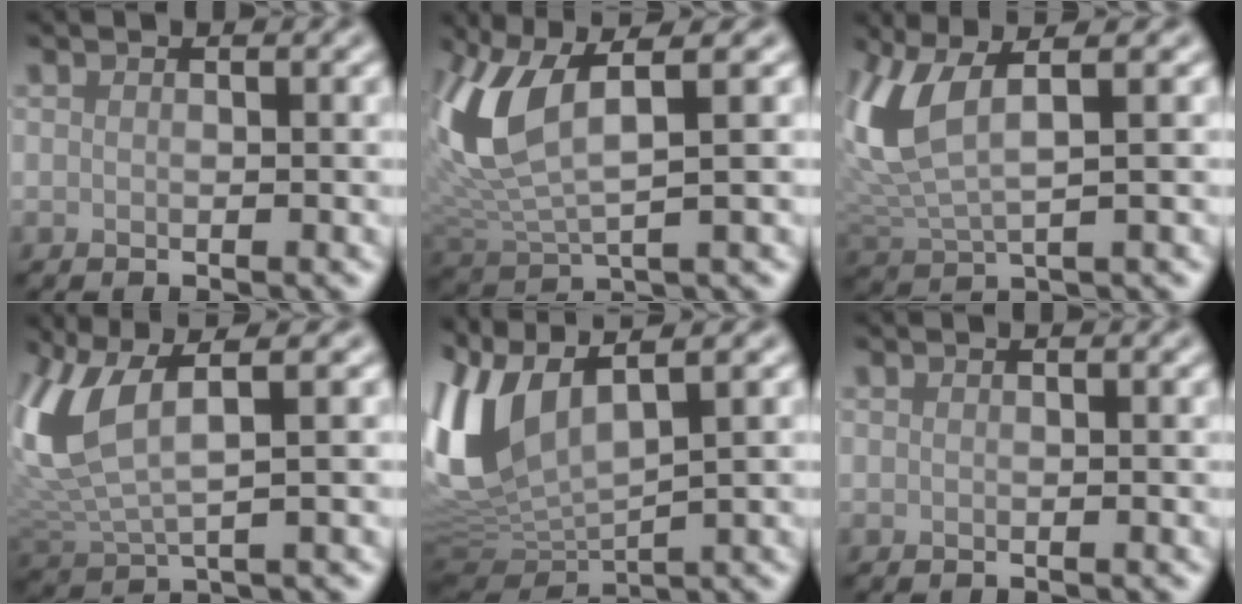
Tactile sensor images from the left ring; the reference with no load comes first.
{"total": 6.5, "force": [2.4, 2.2, 5.6], "torque": [-0.138, -0.001, 0.052]}
{"total": 5.6, "force": [2.5, 1.7, 4.7], "torque": [-0.120, 0.003, 0.054]}
{"total": 6.3, "force": [2.8, 2.2, 5.3], "torque": [-0.136, 0.003, 0.058]}
{"total": 9.9, "force": [3.9, 4.0, 8.2], "torque": [-0.213, 0.010, 0.076]}
{"total": 0.0}